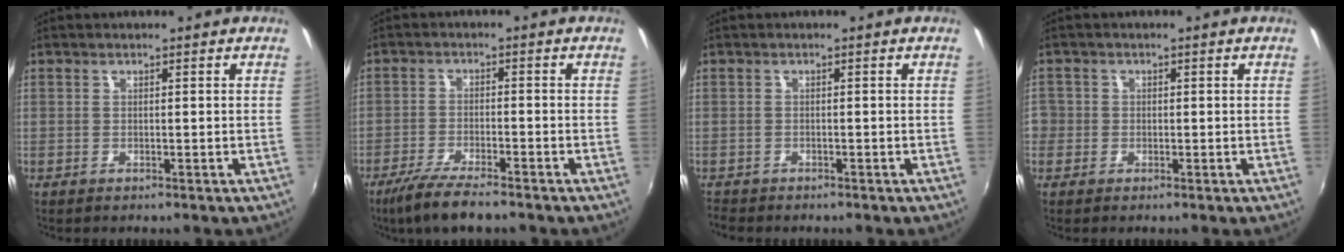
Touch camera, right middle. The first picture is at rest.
{"total": 7.9, "force": [-6.2, 1.1, 4.7], "torque": [-0.113, -0.021, -0.113]}
{"total": 2.4, "force": [-2.2, 0.9, 0.4], "torque": [-0.017, -0.009, -0.040]}
{"total": 3.6, "force": [-1.2, 3.3, 0.8], "torque": [-0.020, 0.002, -0.024]}